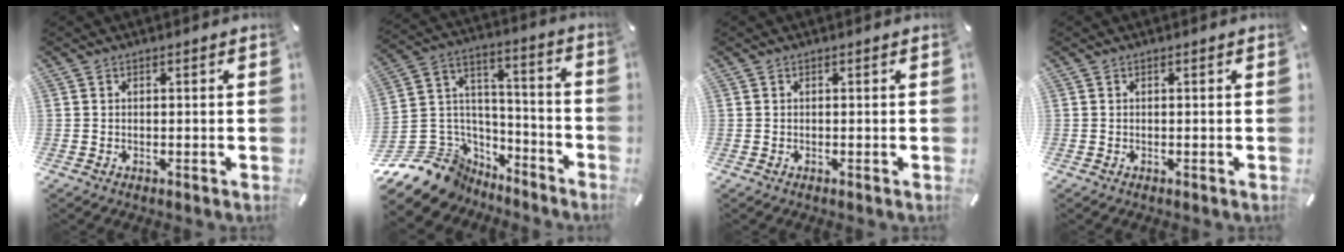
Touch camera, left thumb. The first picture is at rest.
{"total": 13.8, "force": [-8.1, 10.6, 3.5], "torque": [-0.089, 0.027, -0.136]}
{"total": 0.0}
{"total": 0.0}